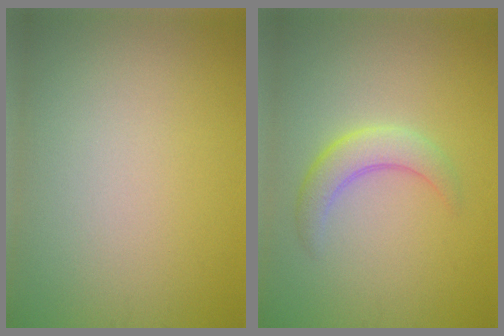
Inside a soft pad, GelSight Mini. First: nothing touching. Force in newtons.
{"total": 3.1, "press": 3.1, "slide": 0.0}